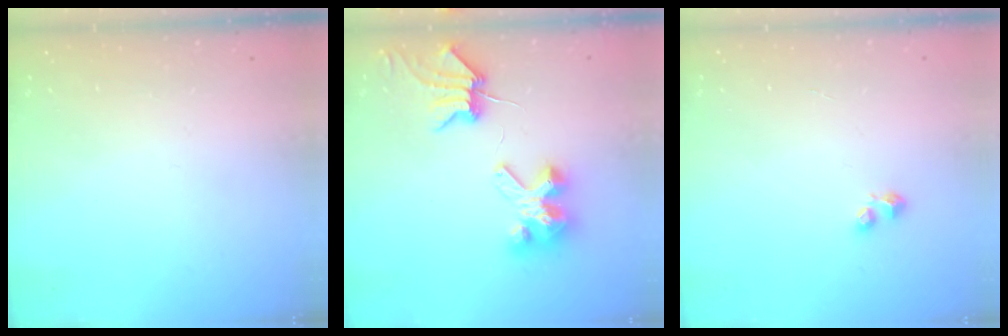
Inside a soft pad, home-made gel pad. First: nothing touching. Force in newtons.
{"total": 7.8, "press": 7.7, "slide": 1.0}
{"total": 2.9, "press": 2.8, "slide": 0.6}